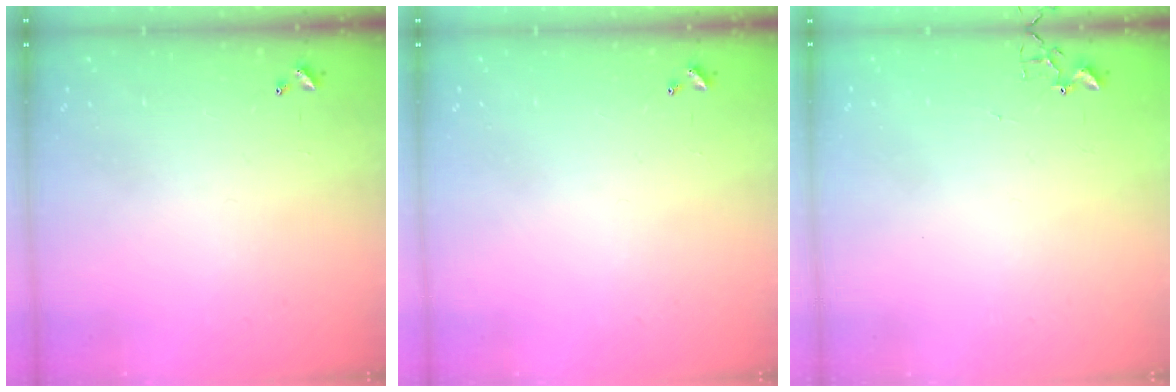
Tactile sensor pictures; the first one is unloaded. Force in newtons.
{"total": 0.0}
{"total": 1.9, "press": 1.9, "slide": 0.2}